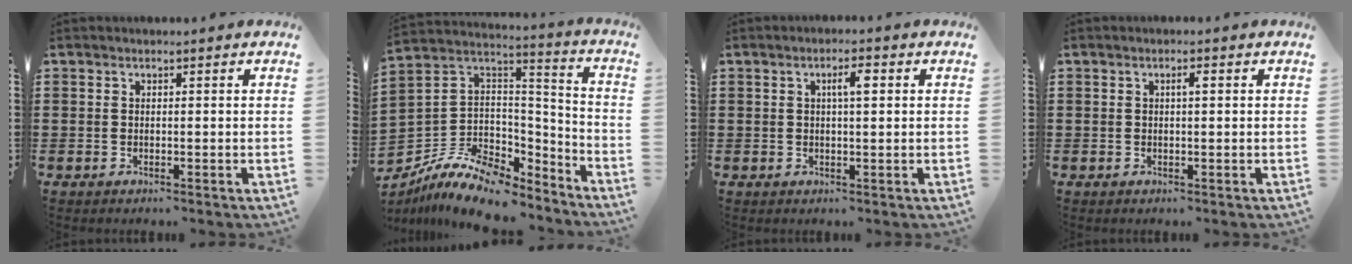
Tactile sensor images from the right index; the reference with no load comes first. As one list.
[{"total": 10.9, "force": [-8.3, 4.9, 5.2], "torque": [-0.114, 0.019, -0.157]}, {"total": 3.0, "force": [0.6, 0.6, 2.8], "torque": [-0.048, 0.004, 0.005]}, {"total": 1.1, "force": [0.2, 0.1, 1.1], "torque": [-0.021, 0.002, 0.002]}]